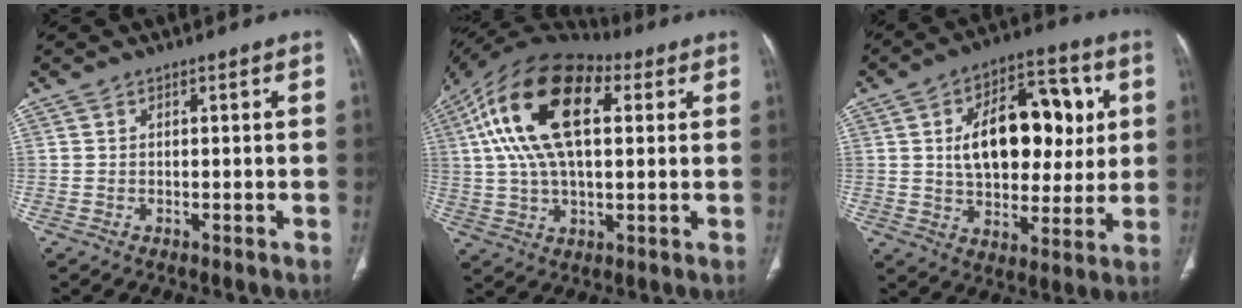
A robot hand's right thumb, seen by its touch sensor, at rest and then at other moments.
{"total": 21.2, "force": [5.5, 10.7, 17.5], "torque": [-0.321, 0.020, 0.085]}
{"total": 19.9, "force": [3.6, 11.8, 15.6], "torque": [-0.196, 0.011, 0.058]}